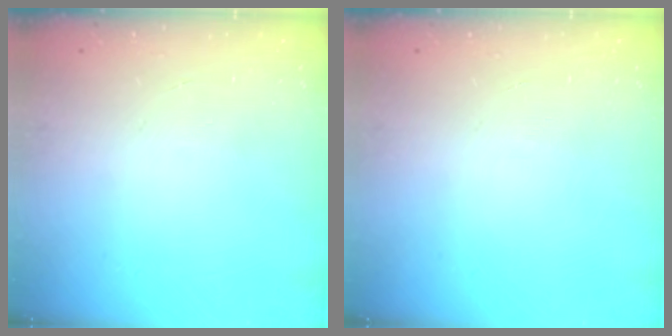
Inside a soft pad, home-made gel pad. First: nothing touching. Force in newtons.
{"total": 0.0}